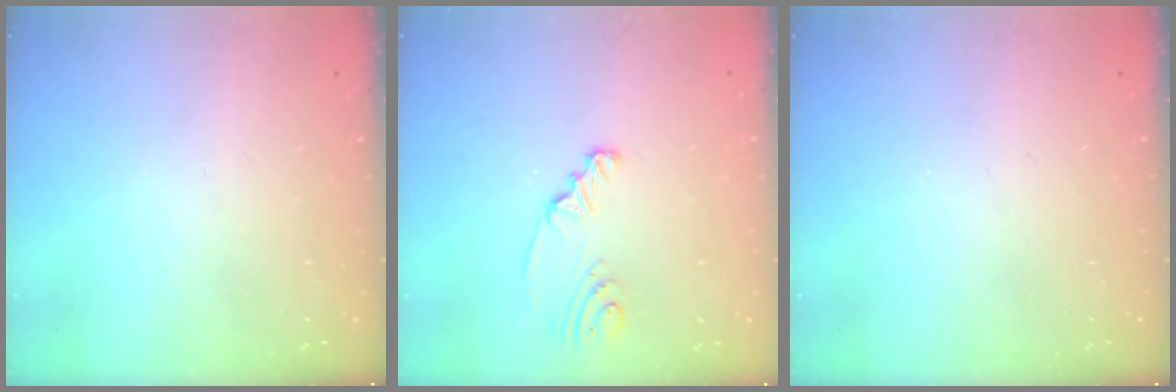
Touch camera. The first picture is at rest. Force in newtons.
{"total": 2.3, "press": 2.3, "slide": 0.3}
{"total": 0.0}